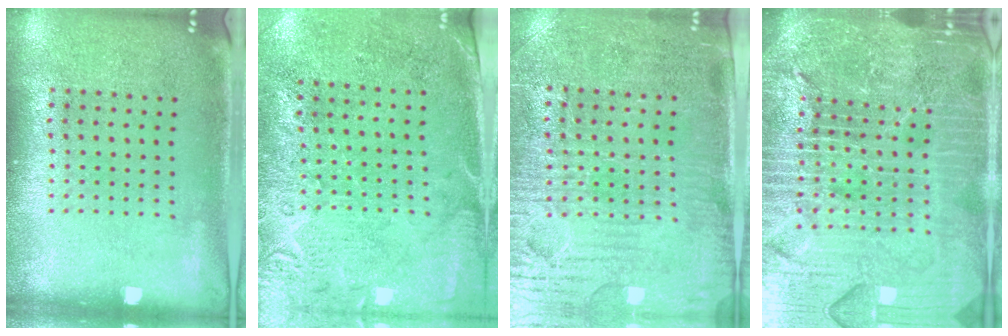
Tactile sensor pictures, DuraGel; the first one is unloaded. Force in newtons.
{"total": 2.8, "press": 2.4, "slide": 1.4}
{"total": 3.8, "press": 3.5, "slide": 1.4}
{"total": 6.3, "press": 5.6, "slide": 2.9}